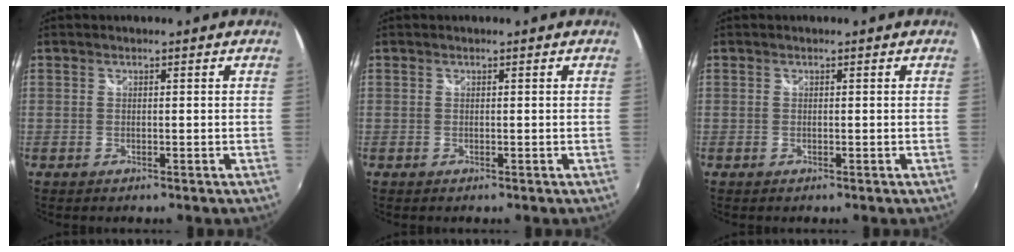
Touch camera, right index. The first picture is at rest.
{"total": 0.0}
{"total": 0.0}